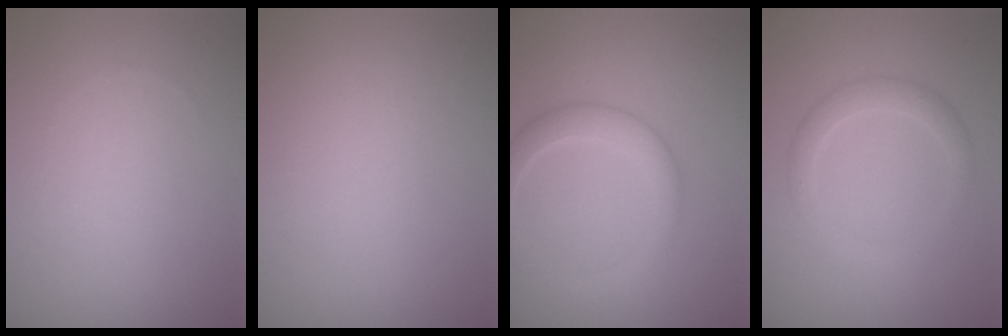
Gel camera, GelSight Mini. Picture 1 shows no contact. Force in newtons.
{"total": 0.0}
{"total": 3.0, "press": 3.0, "slide": 0.1}
{"total": 2.0, "press": 2.0, "slide": 0.1}